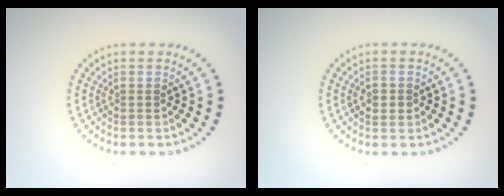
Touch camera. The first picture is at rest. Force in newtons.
{"total": 1.0, "press": 0.9, "slide": 0.2}